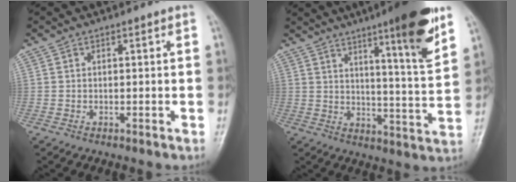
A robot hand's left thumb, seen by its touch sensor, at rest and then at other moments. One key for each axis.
{"total": 15.8, "fx": 9.3, "fy": 1.6, "fz": 12.7, "tx": -0.168, "ty": -0.053, "tz": 0.136}